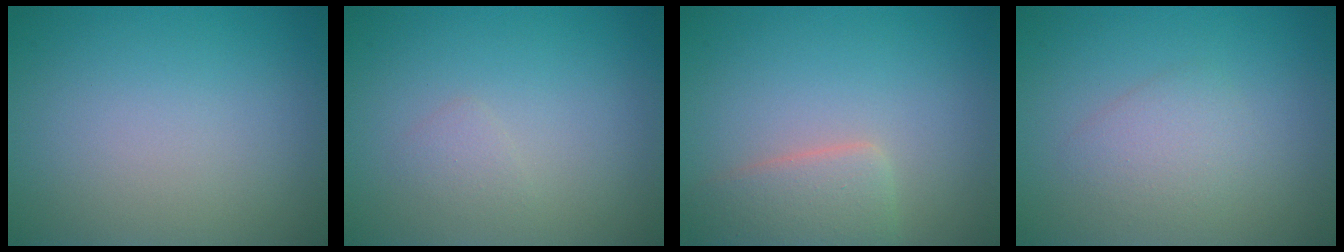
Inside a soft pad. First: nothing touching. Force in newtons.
{"total": 0.9, "press": 0.9, "slide": 0.0}
{"total": 3.2, "press": 3.2, "slide": 0.1}
{"total": 2.0, "press": 2.0, "slide": 0.1}